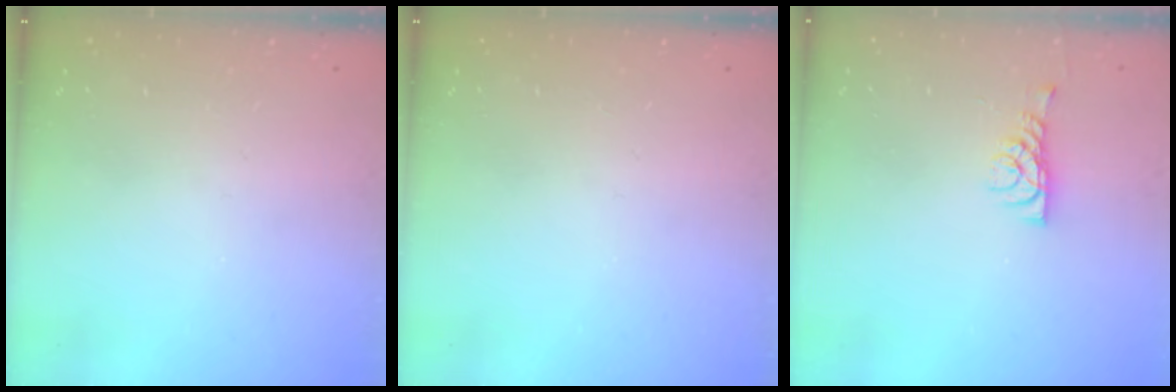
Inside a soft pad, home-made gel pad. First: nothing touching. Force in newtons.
{"total": 0.0}
{"total": 6.1, "press": 6.1, "slide": 0.4}